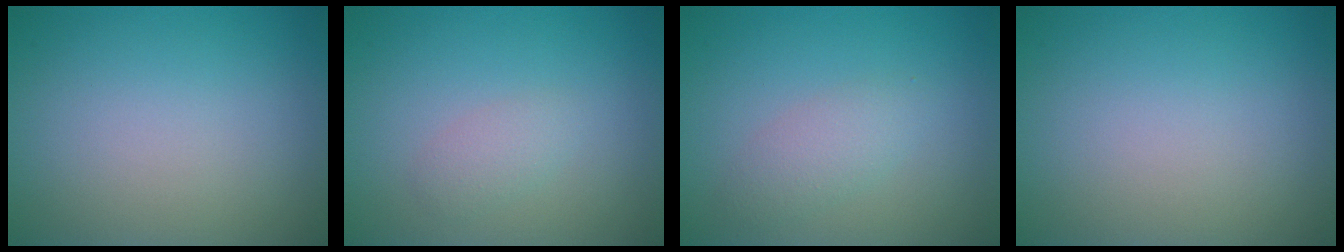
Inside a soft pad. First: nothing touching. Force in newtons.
{"total": 1.4, "press": 1.4, "slide": 0.1}
{"total": 2.0, "press": 2.0, "slide": 0.1}
{"total": 0.0}